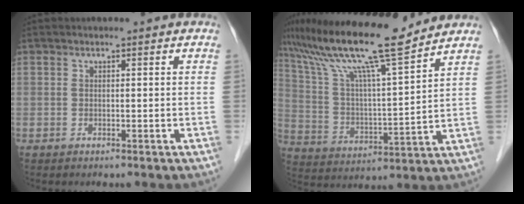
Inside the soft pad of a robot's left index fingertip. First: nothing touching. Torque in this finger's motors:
{"motor_torque": [0.39, -0.52, 0.89, 0.21]}